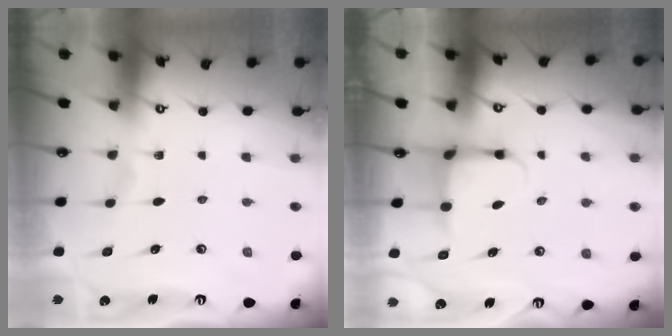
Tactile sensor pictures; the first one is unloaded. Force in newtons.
{"total": 3.9, "press": 3.7, "slide": 1.2}